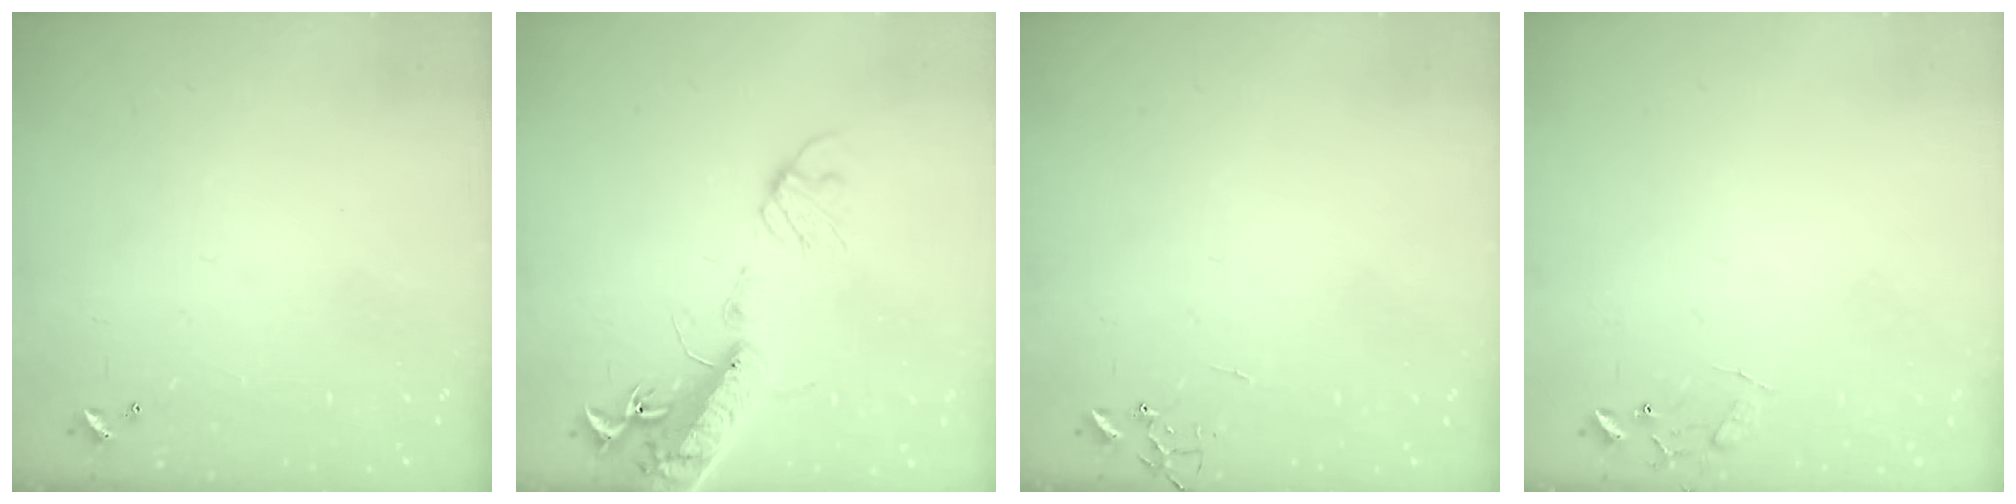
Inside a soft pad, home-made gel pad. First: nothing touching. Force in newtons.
{"total": 17.2, "press": 16.7, "slide": 3.9}
{"total": 0.0}
{"total": 8.0, "press": 8.0, "slide": 0.5}